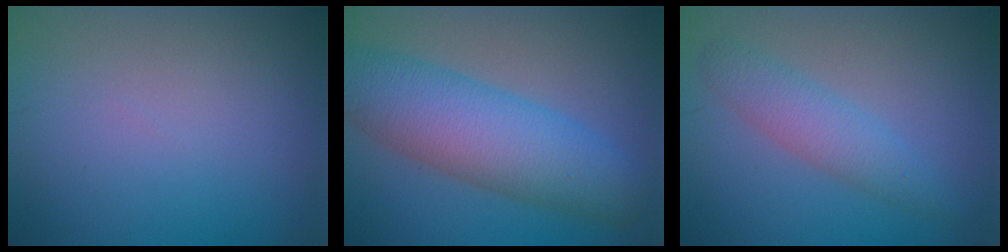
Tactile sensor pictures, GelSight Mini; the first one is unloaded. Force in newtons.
{"total": 8.6, "press": 8.6, "slide": 0.1}
{"total": 3.1, "press": 3.1, "slide": 0.1}